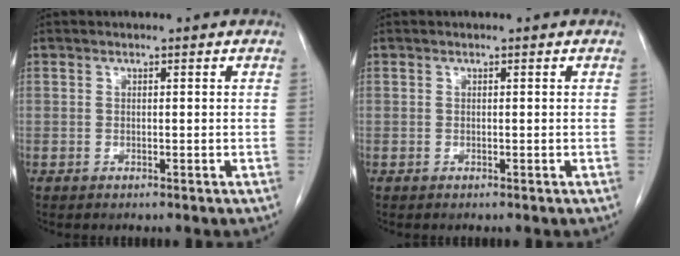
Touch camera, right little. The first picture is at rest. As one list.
[{"total": 0.0}]